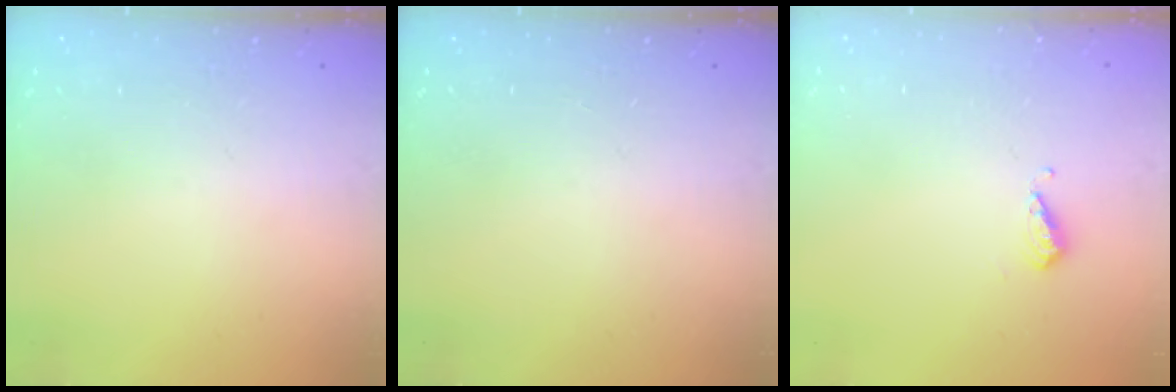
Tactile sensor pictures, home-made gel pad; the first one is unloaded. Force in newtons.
{"total": 0.0}
{"total": 4.6, "press": 4.5, "slide": 0.9}